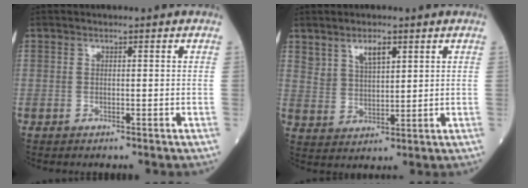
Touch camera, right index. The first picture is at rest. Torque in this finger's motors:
{"motor_torque": [0.04, 0.08, 0.05, 0.05]}